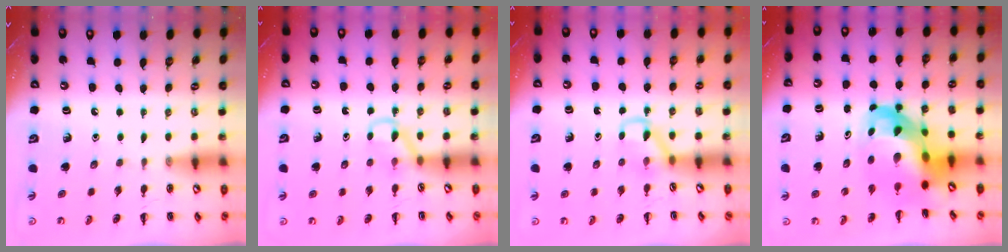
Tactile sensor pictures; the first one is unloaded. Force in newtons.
{"total": 3.4, "press": 3.1, "slide": 1.3}
{"total": 3.4, "press": 3.2, "slide": 1.2}
{"total": 10.0, "press": 9.6, "slide": 2.7}